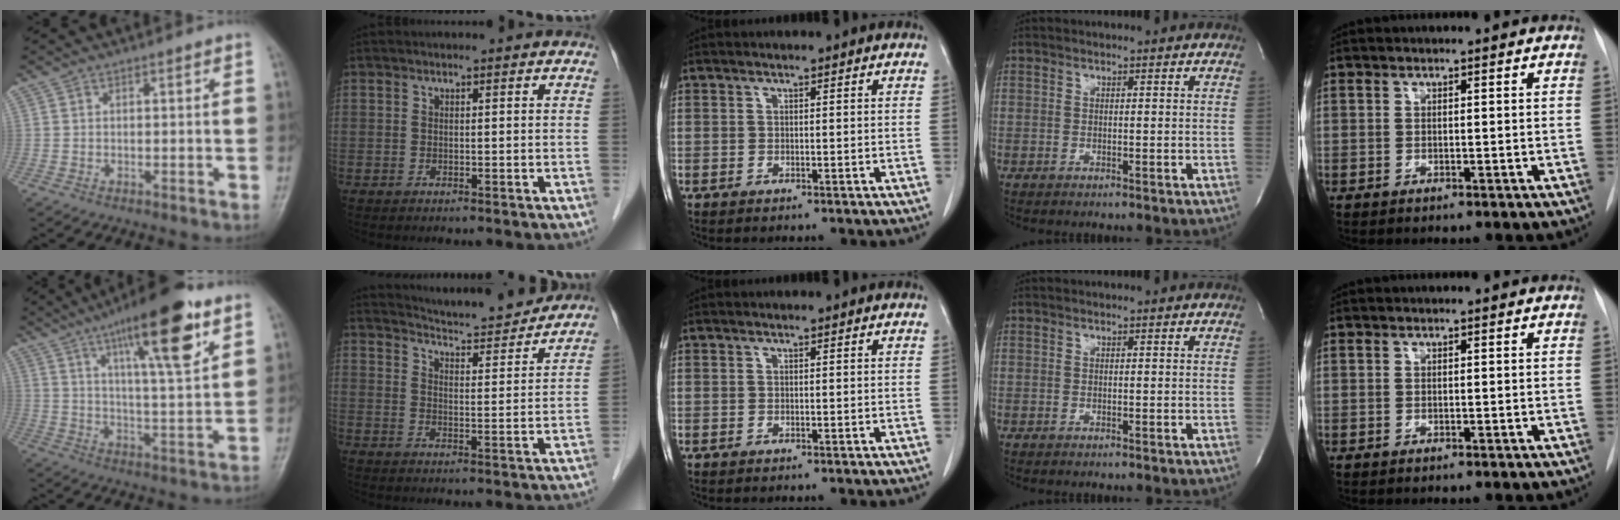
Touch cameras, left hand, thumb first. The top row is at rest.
{"thumb": {"total": 18.6, "force": [9.9, 4.1, 15.2], "torque": [-0.220, -0.037, 0.156]}, "index": {"total": 12.7, "force": [12.2, 0.2, 3.5], "torque": [-0.060, -0.003, 0.171]}}